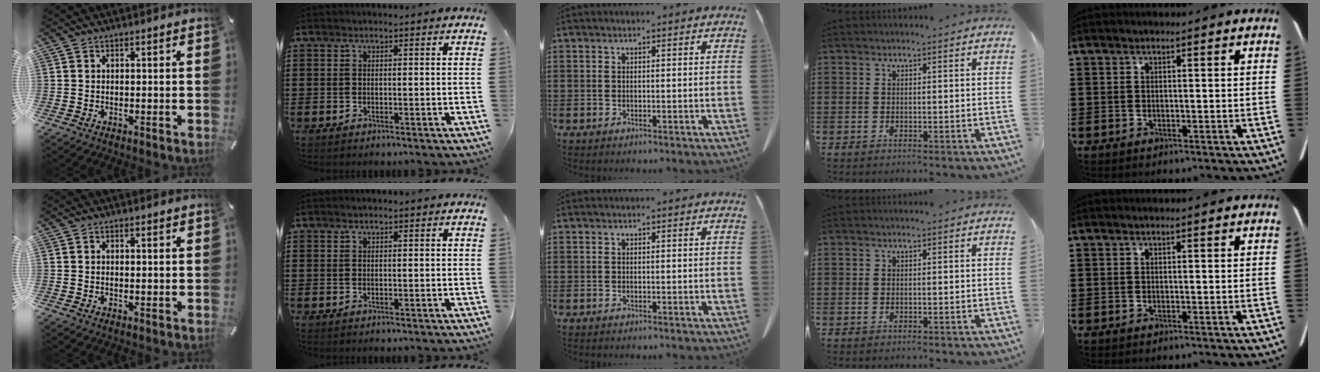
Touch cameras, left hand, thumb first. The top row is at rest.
{"thumb": {"total": 0.6, "force": [0.0, 0.4, 0.5], "torque": [-0.009, 0.001, 0.000]}}